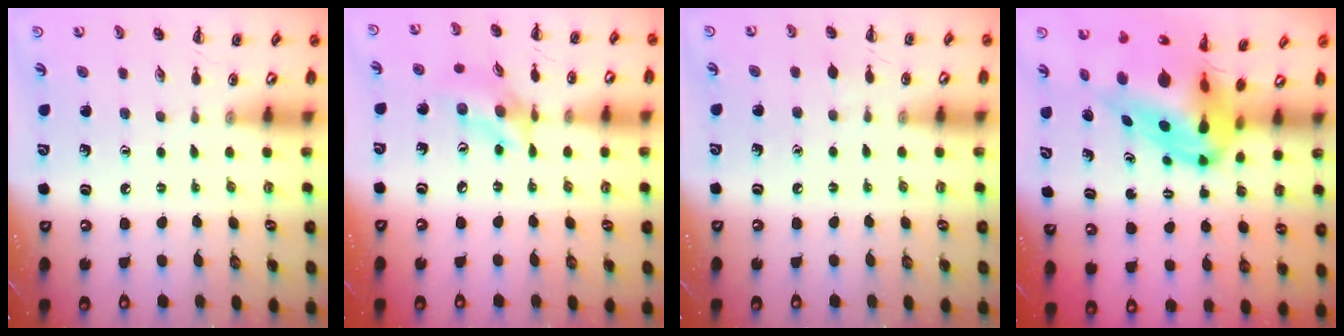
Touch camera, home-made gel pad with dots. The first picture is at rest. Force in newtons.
{"total": 10.7, "press": 10.6, "slide": 1.8}
{"total": 3.3, "press": 3.1, "slide": 1.3}
{"total": 11.0, "press": 10.4, "slide": 3.5}